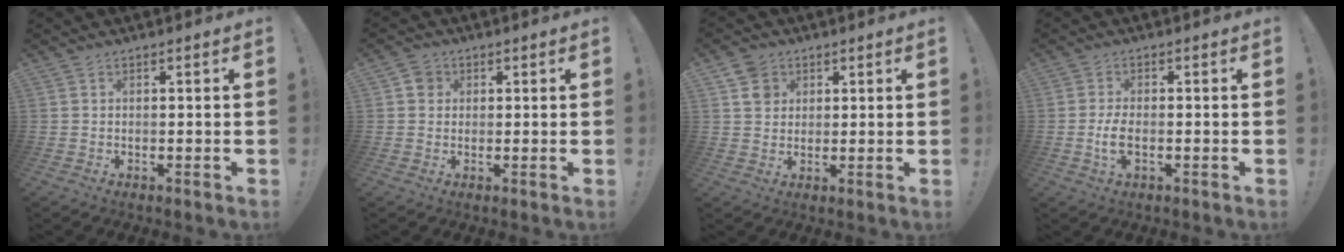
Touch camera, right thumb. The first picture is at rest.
{"total": 3.8, "force": [0.9, 3.4, 1.3], "torque": [-0.019, 0.007, 0.018]}
{"total": 6.2, "force": [3.1, 5.1, 1.8], "torque": [-0.023, -0.010, 0.061]}
{"total": 4.6, "force": [-1.4, 1.8, 4.0], "torque": [-0.087, -0.002, -0.026]}